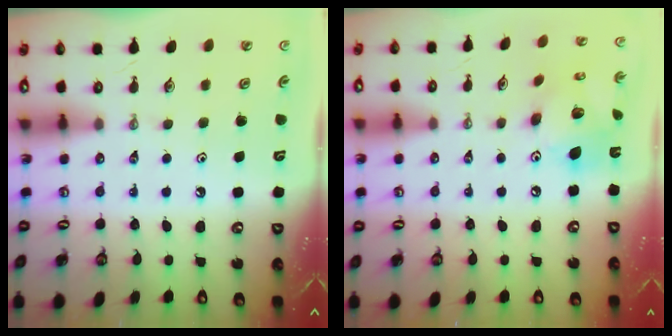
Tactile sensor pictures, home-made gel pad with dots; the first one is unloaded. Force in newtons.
{"total": 14.6, "press": 14.5, "slide": 1.5}